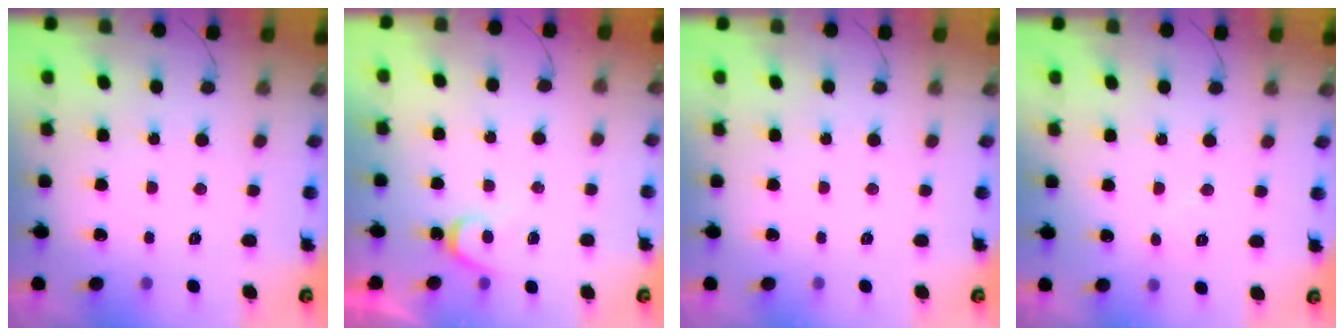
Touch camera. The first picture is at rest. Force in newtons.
{"total": 4.7, "press": 4.7, "slide": 0.5}
{"total": 0.0}
{"total": 4.8, "press": 4.8, "slide": 0.6}